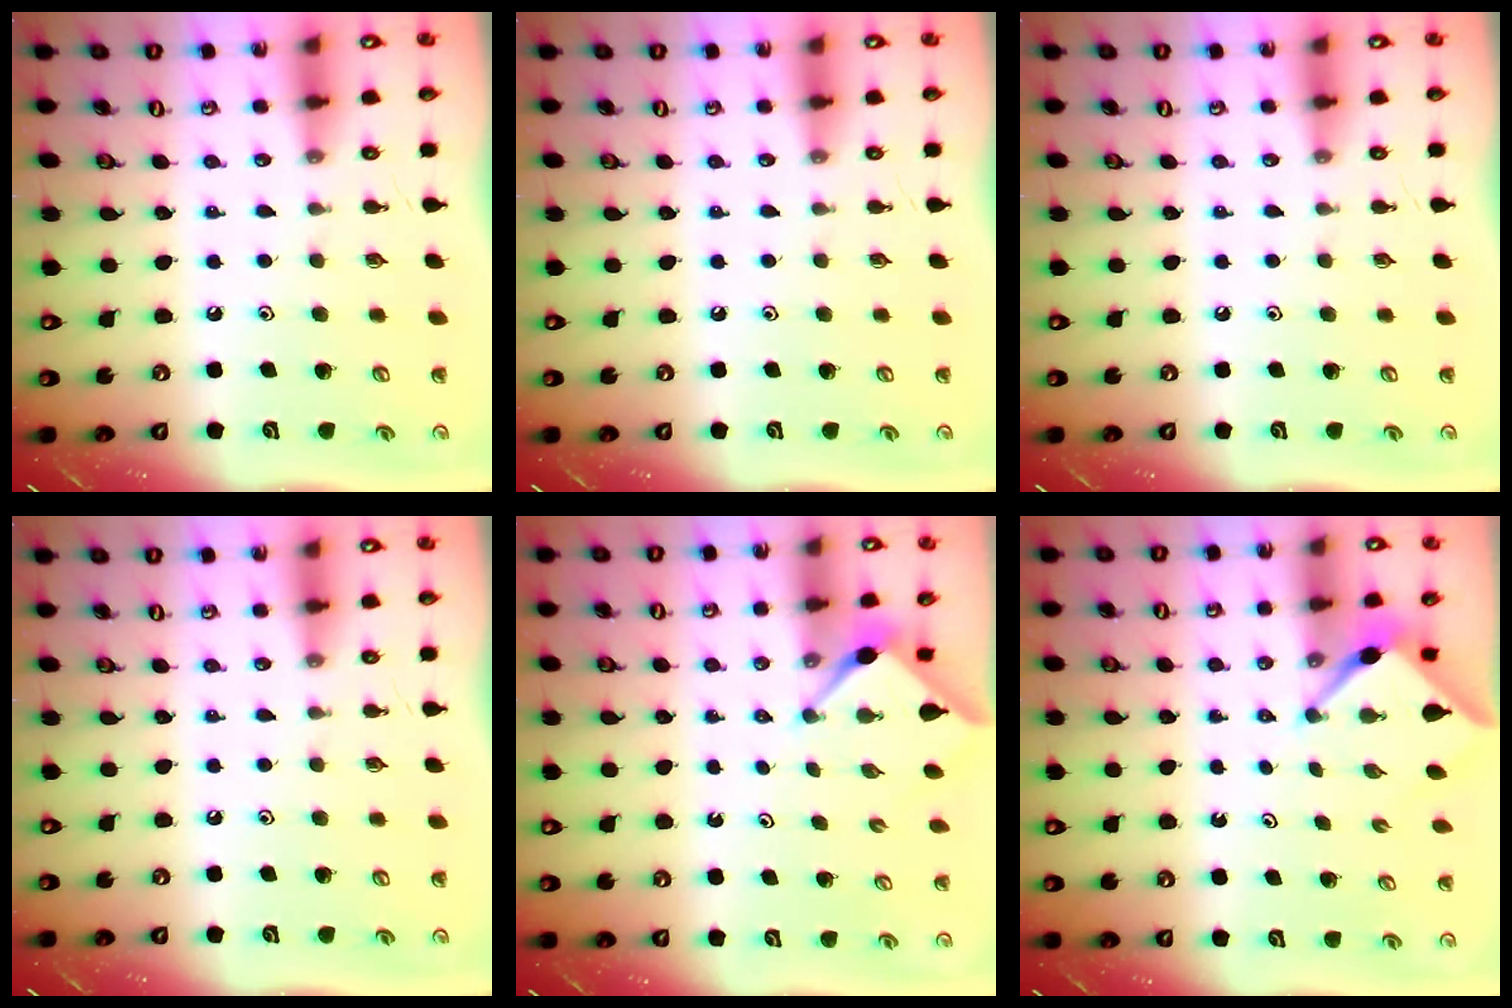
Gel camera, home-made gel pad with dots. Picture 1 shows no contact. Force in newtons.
{"total": 0.0}
{"total": 0.0}
{"total": 0.0}
{"total": 3.1, "press": 3.1, "slide": 0.3}
{"total": 3.8, "press": 3.8, "slide": 0.2}